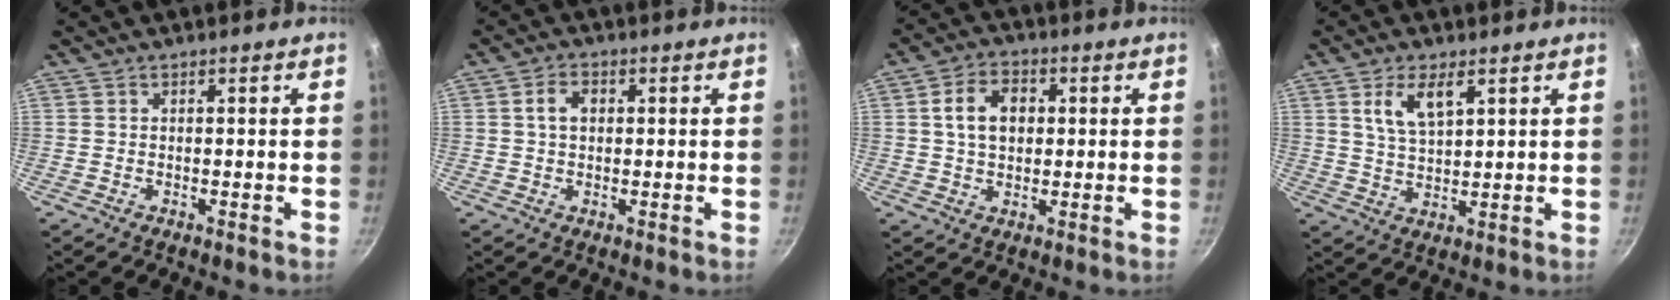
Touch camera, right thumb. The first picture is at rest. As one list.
[{"total": 3.6, "force": [0.6, 2.6, 2.5], "torque": [-0.031, 0.008, 0.006]}, {"total": 7.9, "force": [1.3, 5.7, 5.4], "torque": [-0.074, 0.011, 0.016]}, {"total": 7.2, "force": [3.3, 3.3, 5.5], "torque": [-0.096, -0.015, 0.067]}]